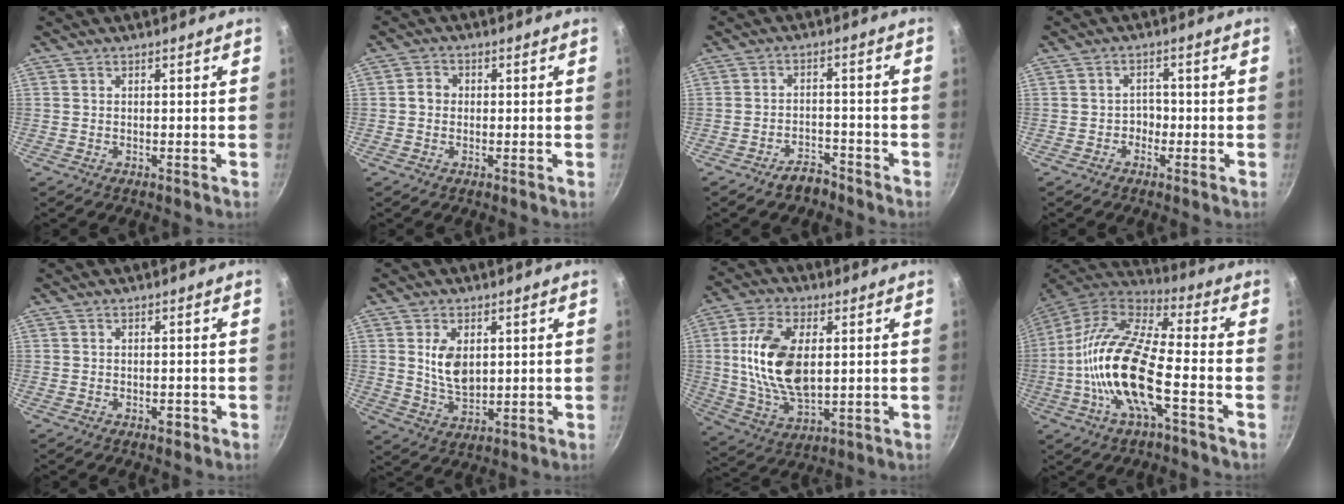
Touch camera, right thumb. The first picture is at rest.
{"total": 2.7, "force": [-0.1, 2.4, 1.2], "torque": [-0.010, 0.008, -0.007]}
{"total": 4.3, "force": [-3.6, 2.0, 1.5], "torque": [-0.018, 0.026, -0.059]}
{"total": 2.5, "force": [-1.0, 2.0, 1.0], "torque": [0.007, 0.011, -0.025]}
{"total": 1.1, "force": [-0.6, 0.6, 0.7], "torque": [-0.006, 0.003, -0.011]}
{"total": 9.3, "force": [1.6, 5.5, 7.4], "torque": [-0.126, -0.014, 0.042]}
{"total": 16.1, "force": [2.0, 8.6, 13.5], "torque": [-0.260, -0.008, 0.044]}
{"total": 19.5, "force": [-4.9, 6.4, 17.7], "torque": [-0.371, 0.030, -0.094]}